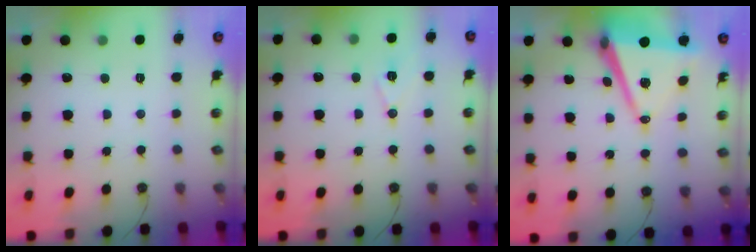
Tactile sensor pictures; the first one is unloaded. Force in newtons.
{"total": 7.1, "press": 6.2, "slide": 3.6}
{"total": 12.1, "press": 11.4, "slide": 4.1}